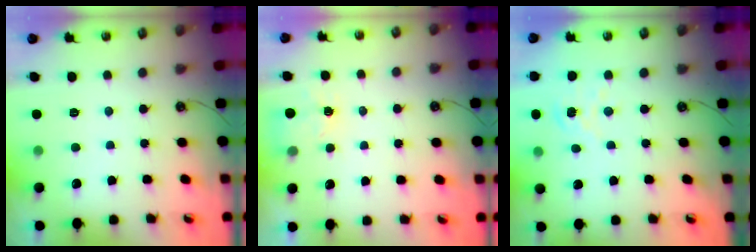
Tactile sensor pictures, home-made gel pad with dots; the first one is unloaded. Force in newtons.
{"total": 4.0, "press": 4.0, "slide": 0.5}
{"total": 2.8, "press": 2.7, "slide": 0.3}